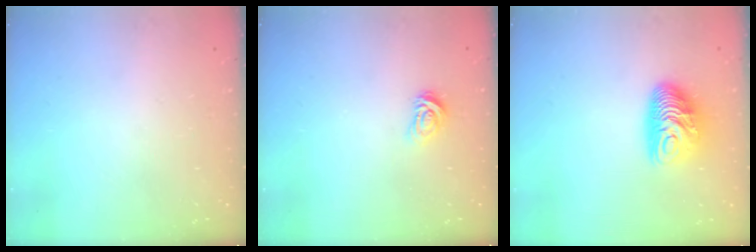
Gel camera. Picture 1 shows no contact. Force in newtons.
{"total": 2.9, "press": 2.8, "slide": 0.4}
{"total": 10.6, "press": 10.5, "slide": 0.9}